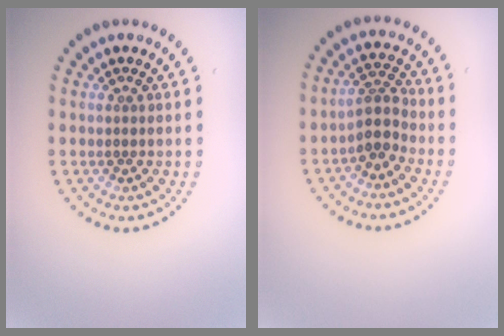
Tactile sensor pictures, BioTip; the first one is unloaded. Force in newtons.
{"total": 2.5, "press": 2.0, "slide": 1.6}